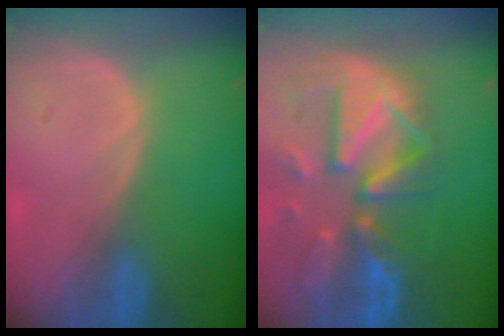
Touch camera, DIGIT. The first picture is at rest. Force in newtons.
{"total": 12.1, "press": 10.5, "slide": 6.1}